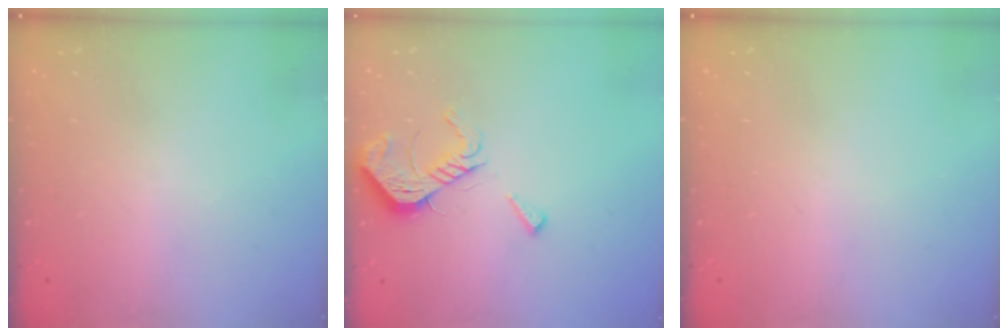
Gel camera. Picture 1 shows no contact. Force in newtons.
{"total": 10.7, "press": 10.7, "slide": 0.8}
{"total": 0.0}